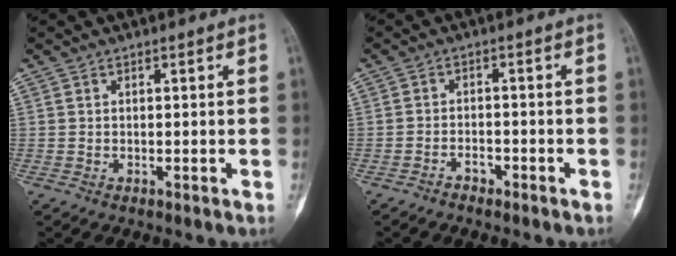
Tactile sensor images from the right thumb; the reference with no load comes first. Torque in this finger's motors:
{"motor_torque": [-0.20, 0.03, 0.13, 0.02, -0.04]}